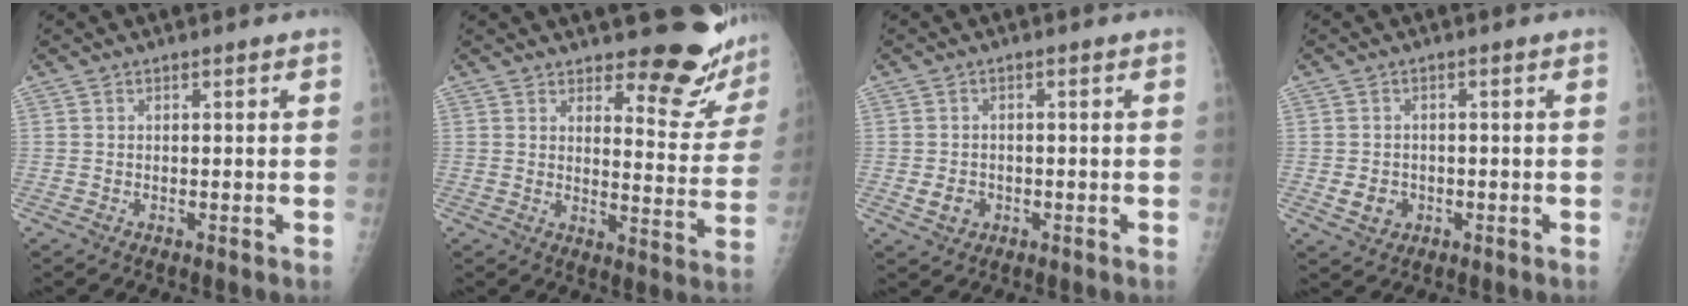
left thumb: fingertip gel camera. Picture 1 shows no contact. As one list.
[{"total": 13.8, "force": [12.1, 3.7, 5.5], "torque": [-0.029, -0.116, 0.142]}, {"total": 3.0, "force": [-0.8, 2.5, 1.4], "torque": [-0.016, 0.003, -0.007]}, {"total": 3.4, "force": [-0.7, 3.0, 1.5], "torque": [-0.014, 0.002, -0.005]}]